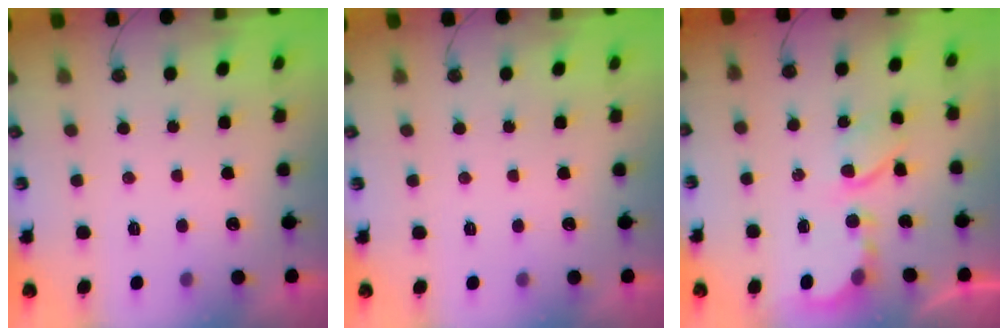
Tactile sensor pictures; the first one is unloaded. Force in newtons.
{"total": 0.0}
{"total": 5.8, "press": 5.8, "slide": 0.4}